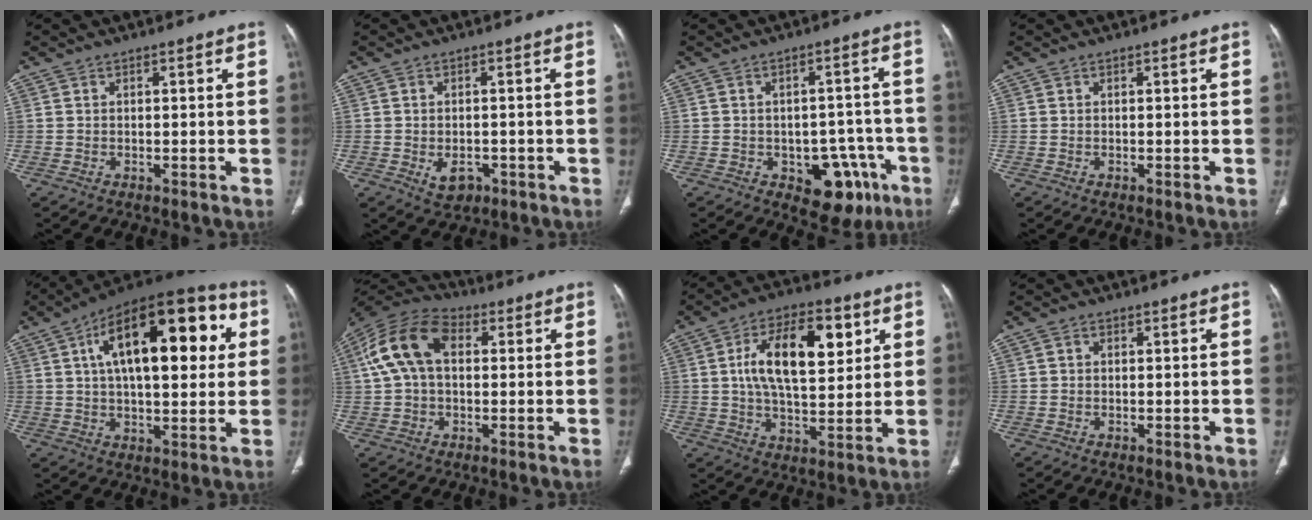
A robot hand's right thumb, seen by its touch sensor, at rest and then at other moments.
{"total": 4.2, "force": [-1.5, 2.9, 2.6], "torque": [-0.034, 0.005, -0.012]}
{"total": 11.1, "force": [-5.1, 6.8, 7.1], "torque": [-0.046, 0.032, -0.056]}
{"total": 0.0}
{"total": 25.5, "force": [6.8, 11.5, 21.7], "torque": [-0.307, 0.021, 0.095]}
{"total": 13.7, "force": [2.7, 8.8, 10.1], "torque": [-0.199, 0.035, 0.041]}
{"total": 16.9, "force": [4.8, 8.3, 13.9], "torque": [-0.206, -0.005, 0.079]}
{"total": 0.9, "force": [0.2, 0.8, 0.4], "torque": [-0.004, 0.003, 0.003]}